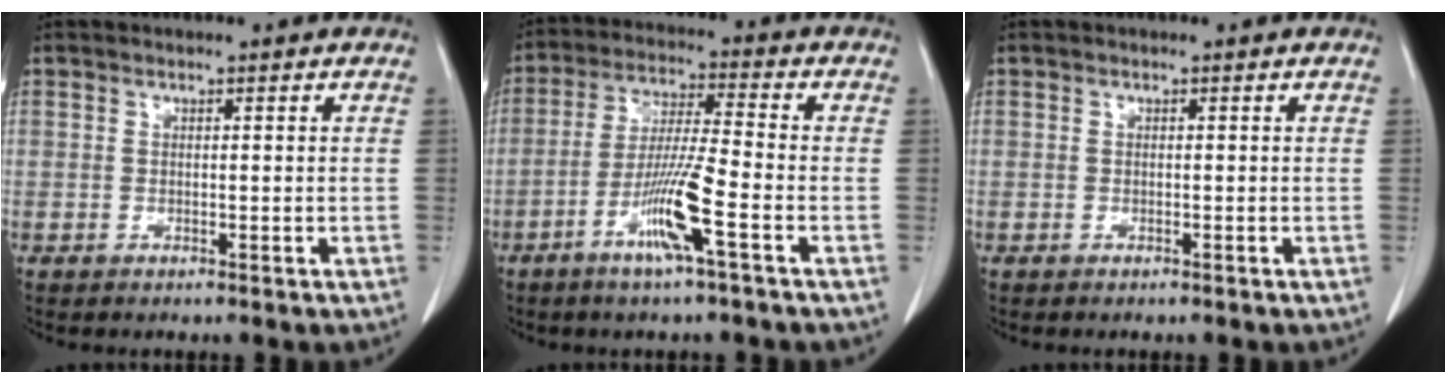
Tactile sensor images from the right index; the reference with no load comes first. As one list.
[{"total": 9.7, "force": [-4.3, -0.4, 8.6], "torque": [-0.169, -0.010, -0.087]}, {"total": 0.0}]